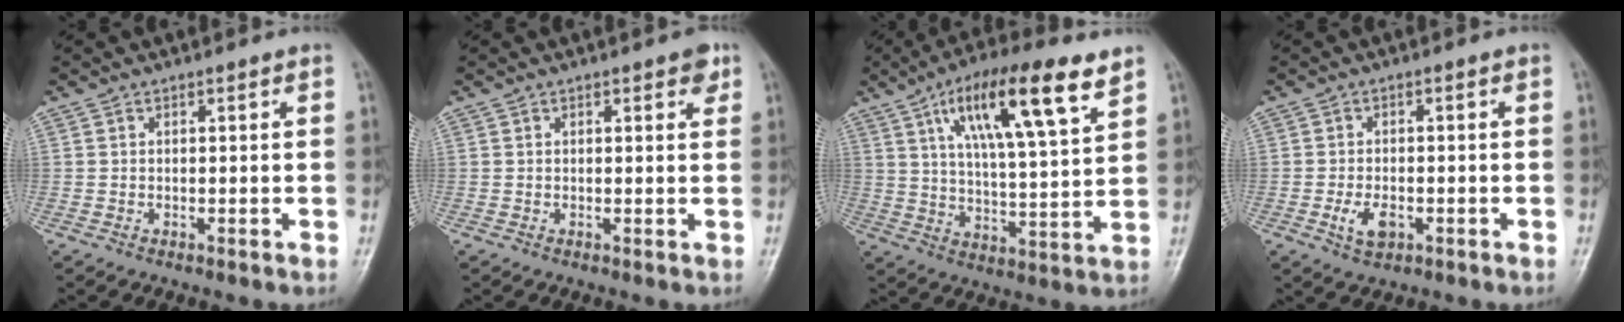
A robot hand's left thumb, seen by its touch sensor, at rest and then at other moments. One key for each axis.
{"total": 2.3, "fx": 1.2, "fy": 1.0, "fz": 1.7, "tx": -0.012, "ty": -0.003, "tz": 0.011}
{"total": 18.3, "fx": 9.5, "fy": 4.6, "fz": 15.0, "tx": -0.232, "ty": -0.024, "tz": 0.158}
{"total": 4.2, "fx": -1.5, "fy": 2.4, "fz": 3.0, "tx": -0.055, "ty": 0.003, "tz": -0.024}